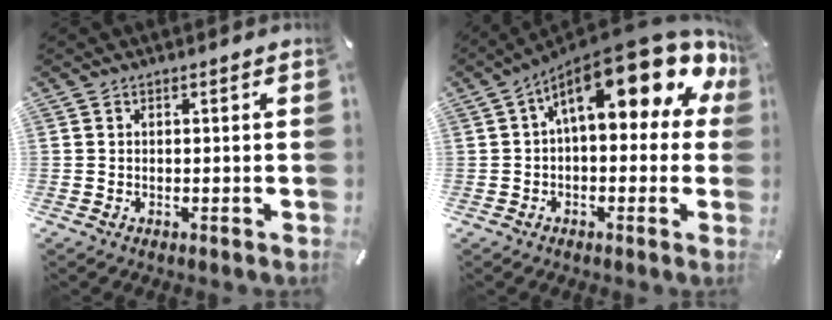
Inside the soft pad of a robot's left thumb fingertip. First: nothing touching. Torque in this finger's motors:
{"motor_torque": [1.08, 0.89, 2.28, -0.49, 0.28]}